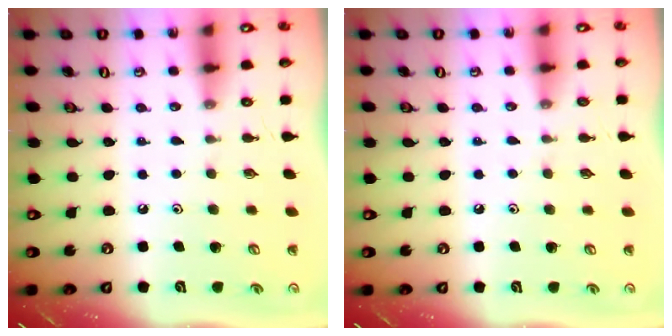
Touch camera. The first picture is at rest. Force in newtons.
{"total": 2.6, "press": 2.6, "slide": 0.4}